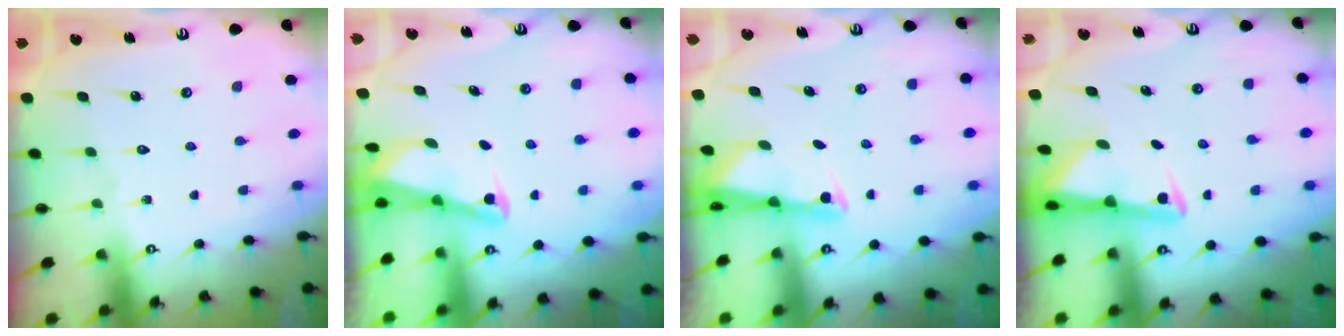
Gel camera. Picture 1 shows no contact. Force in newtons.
{"total": 2.3, "press": 2.2, "slide": 0.4}
{"total": 1.8, "press": 1.8, "slide": 0.4}
{"total": 3.0, "press": 2.9, "slide": 0.6}